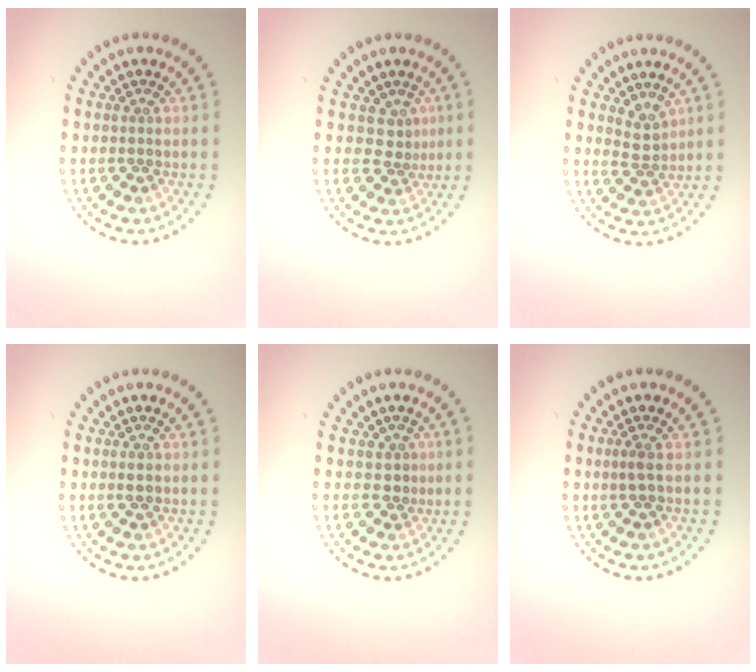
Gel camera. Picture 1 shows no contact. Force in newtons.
{"total": 1.7, "press": 1.2, "slide": 1.3}
{"total": 2.0, "press": 1.5, "slide": 1.4}
{"total": 1.0, "press": 1.0, "slide": 0.1}
{"total": 1.1, "press": 0.9, "slide": 0.6}
{"total": 0.9, "press": 0.7, "slide": 0.5}